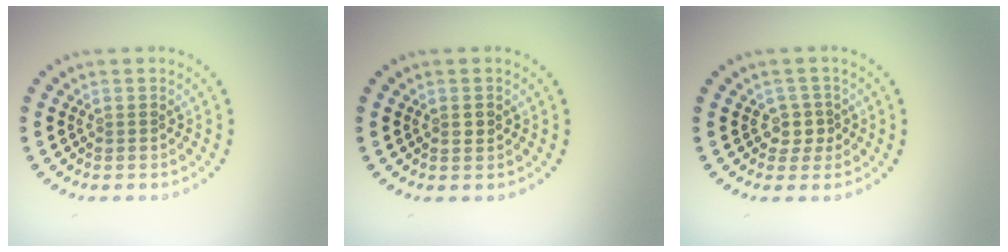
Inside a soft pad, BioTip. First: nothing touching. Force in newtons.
{"total": 0.9, "press": 0.9, "slide": 0.2}
{"total": 1.6, "press": 1.2, "slide": 1.0}